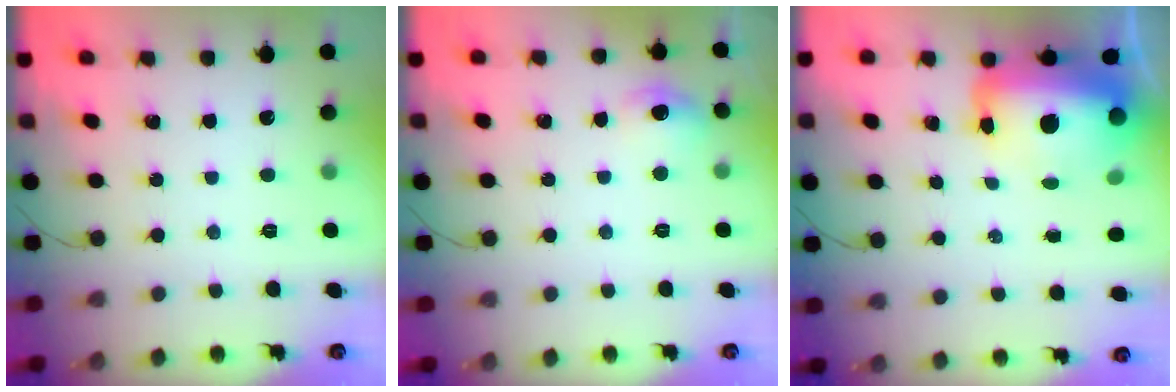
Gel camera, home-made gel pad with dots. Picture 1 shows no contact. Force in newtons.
{"total": 6.1, "press": 5.8, "slide": 1.9}
{"total": 25.7, "press": 22.0, "slide": 13.2}